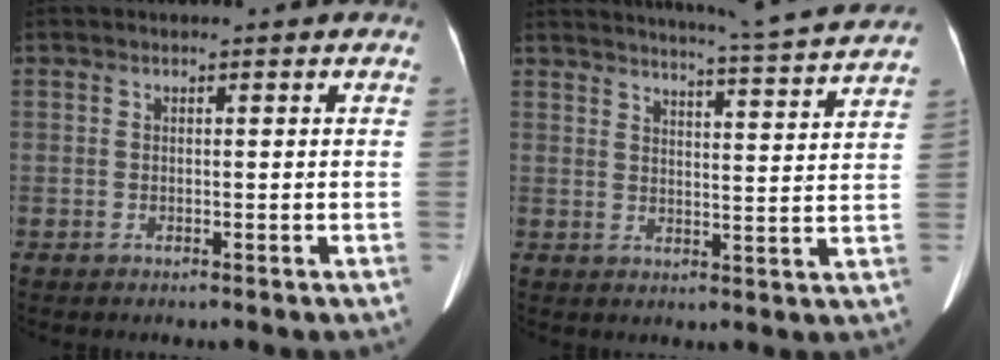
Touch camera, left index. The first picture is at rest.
{"total": 15.0, "force": [14.1, -1.4, 4.9], "torque": [-0.089, -0.037, 0.173]}